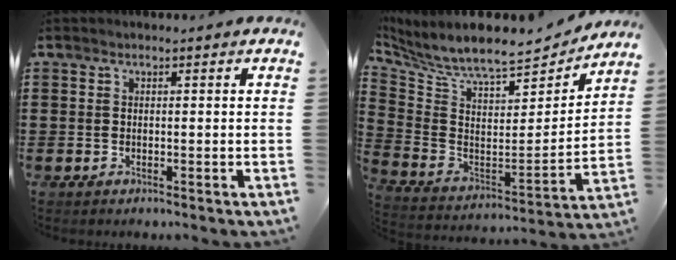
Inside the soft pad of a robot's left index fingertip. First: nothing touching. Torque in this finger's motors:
{"motor_torque": [1.07, -1.06, 0.48, 0.16]}